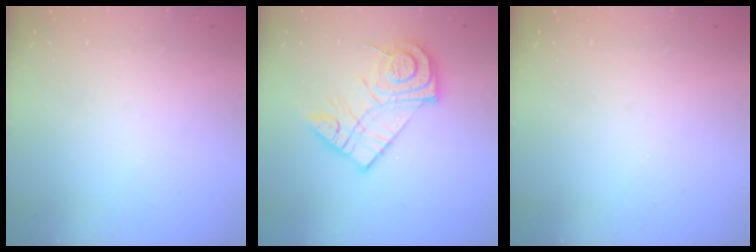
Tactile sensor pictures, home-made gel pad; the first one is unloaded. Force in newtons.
{"total": 16.1, "press": 16.1, "slide": 1.5}
{"total": 0.0}